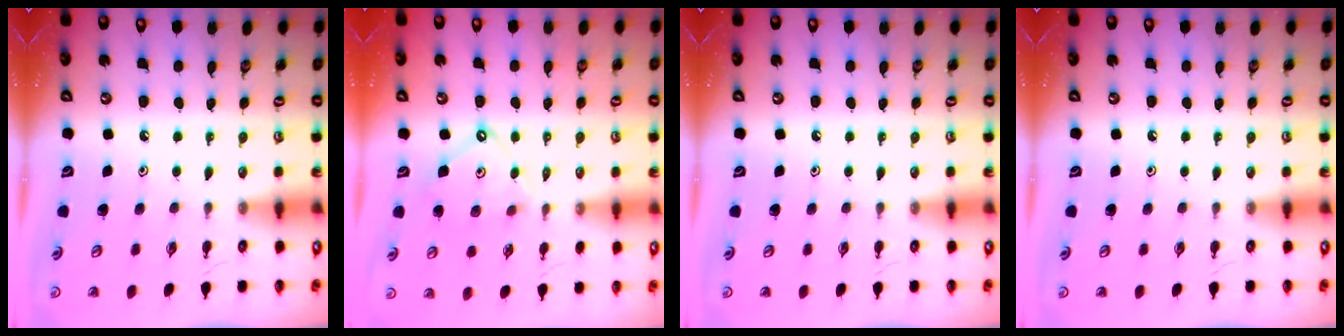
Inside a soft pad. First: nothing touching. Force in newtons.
{"total": 9.0, "press": 9.0, "slide": 0.9}
{"total": 0.0}
{"total": 0.0}